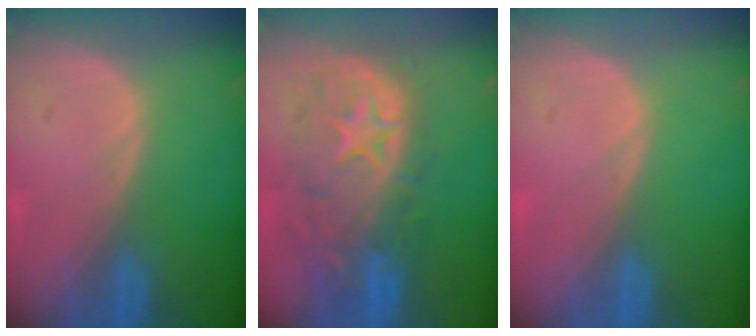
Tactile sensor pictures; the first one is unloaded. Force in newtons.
{"total": 11.1, "press": 9.8, "slide": 5.2}
{"total": 0.0}